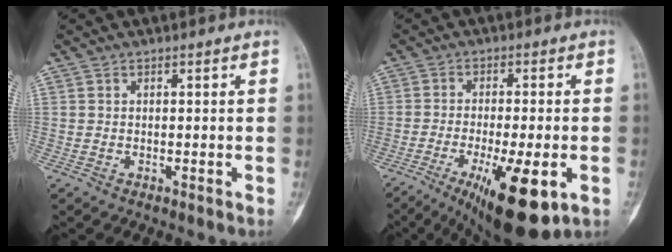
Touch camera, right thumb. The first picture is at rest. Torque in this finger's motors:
{"motor_torque": [0.90, 0.47, 1.63, -1.15, 0.36]}